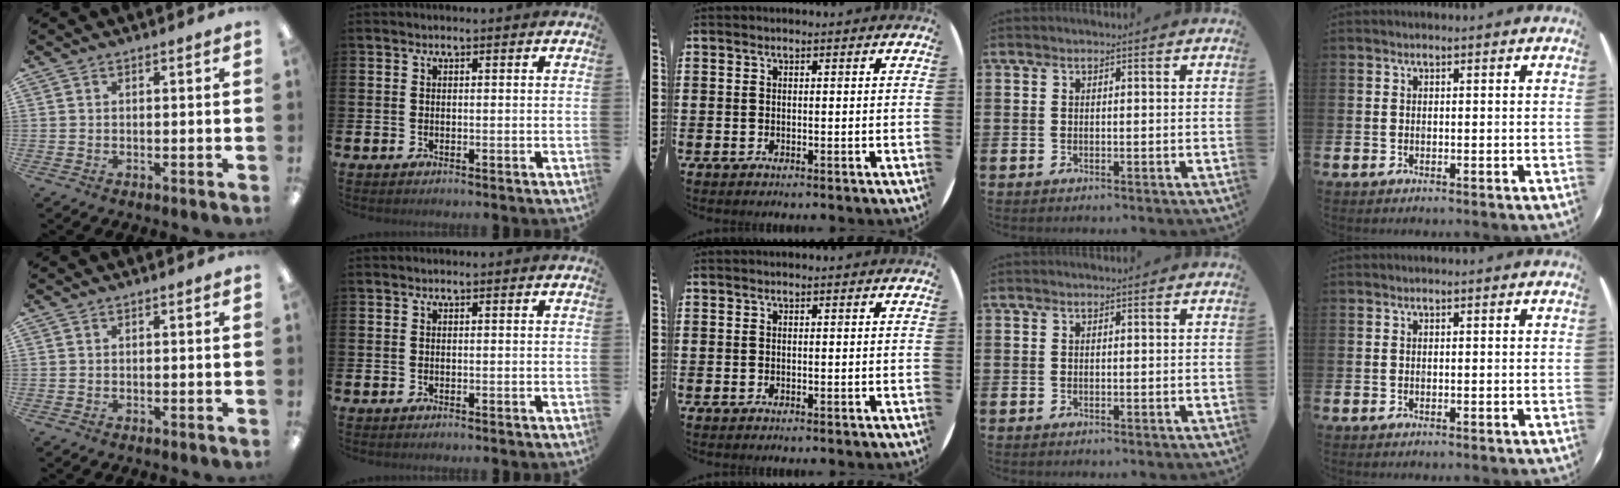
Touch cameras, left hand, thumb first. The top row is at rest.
{}